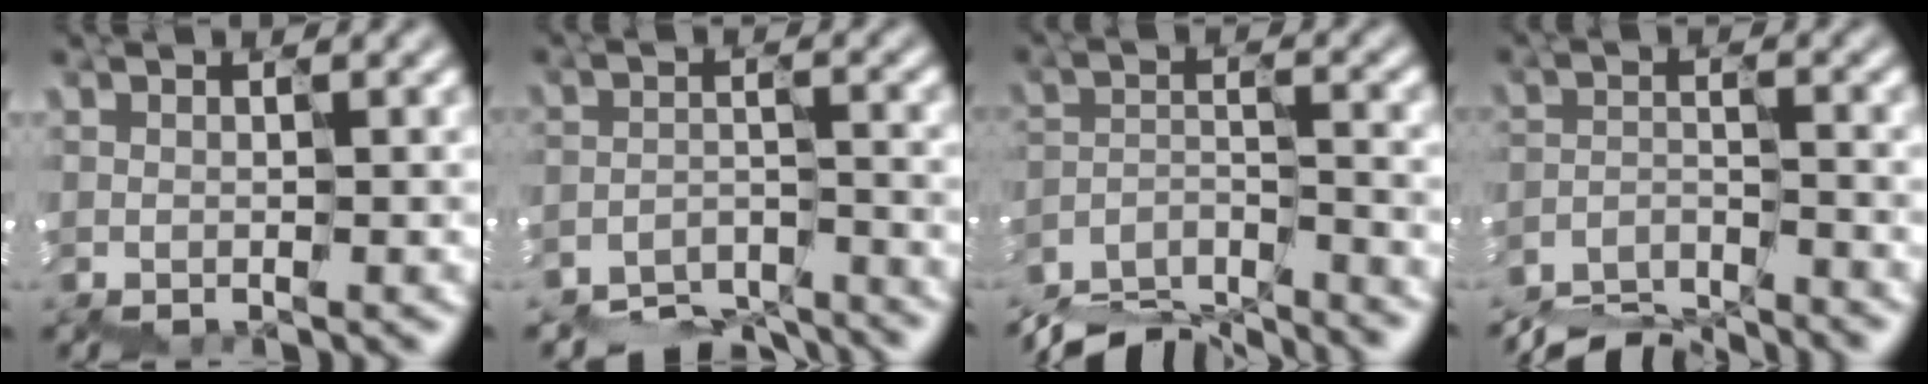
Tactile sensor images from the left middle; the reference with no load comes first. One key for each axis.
{"total": 7.0, "fx": -7.0, "fy": 0.9, "fz": 0.6, "tx": -0.024, "ty": -0.020, "tz": -0.112}
{"total": 8.7, "fx": -8.6, "fy": 0.6, "fz": 0.4, "tx": -0.017, "ty": -0.016, "tz": -0.154}
{"total": 6.2, "fx": -6.2, "fy": 0.0, "fz": -0.7, "tx": -0.006, "ty": -0.020, "tz": -0.114}